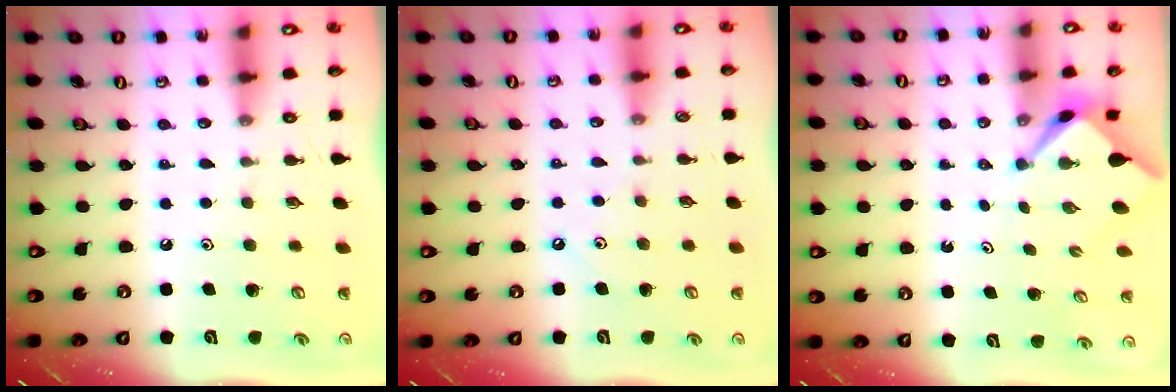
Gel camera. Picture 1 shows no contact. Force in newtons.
{"total": 3.0, "press": 3.0, "slide": 0.4}
{"total": 2.2, "press": 2.2, "slide": 0.1}